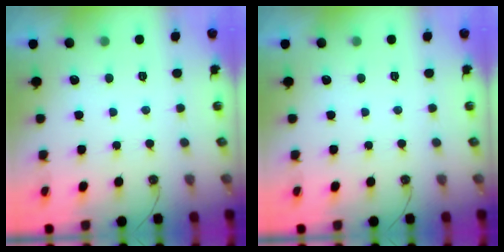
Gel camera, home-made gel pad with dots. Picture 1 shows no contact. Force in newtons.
{"total": 0.0}